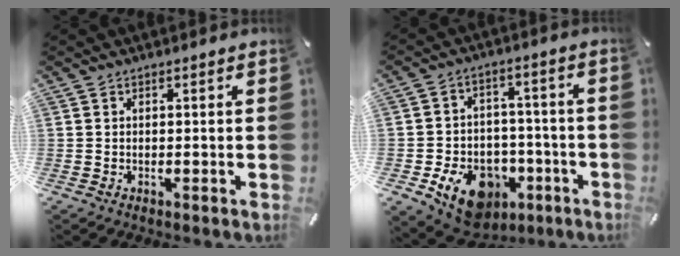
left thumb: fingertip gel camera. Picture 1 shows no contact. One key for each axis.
{"total": 13.3, "fx": -6.1, "fy": 9.8, "fz": 6.7, "tx": -0.088, "ty": 0.039, "tz": -0.099}